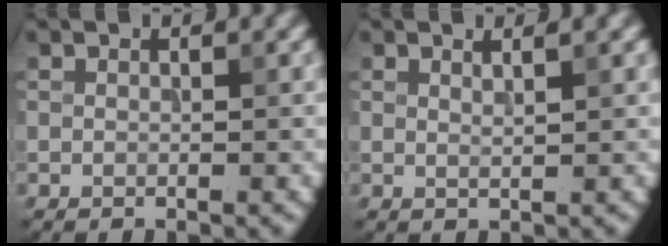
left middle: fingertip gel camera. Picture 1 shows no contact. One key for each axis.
{"total": 1.1, "fx": 0.7, "fy": -0.1, "fz": 0.8, "tx": -0.016, "ty": 0.004, "tz": 0.012}